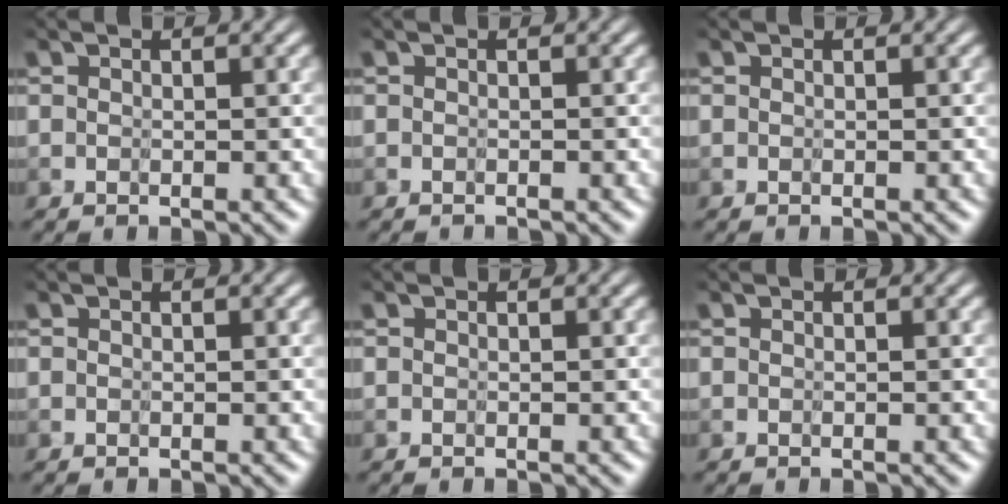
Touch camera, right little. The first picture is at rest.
{"total": 0.5, "force": [-0.5, 0.0, -0.2], "torque": [0.010, 0.002, -0.008]}
{"total": 0.0}
{"total": 0.0}
{"total": 0.0}
{"total": 0.0}